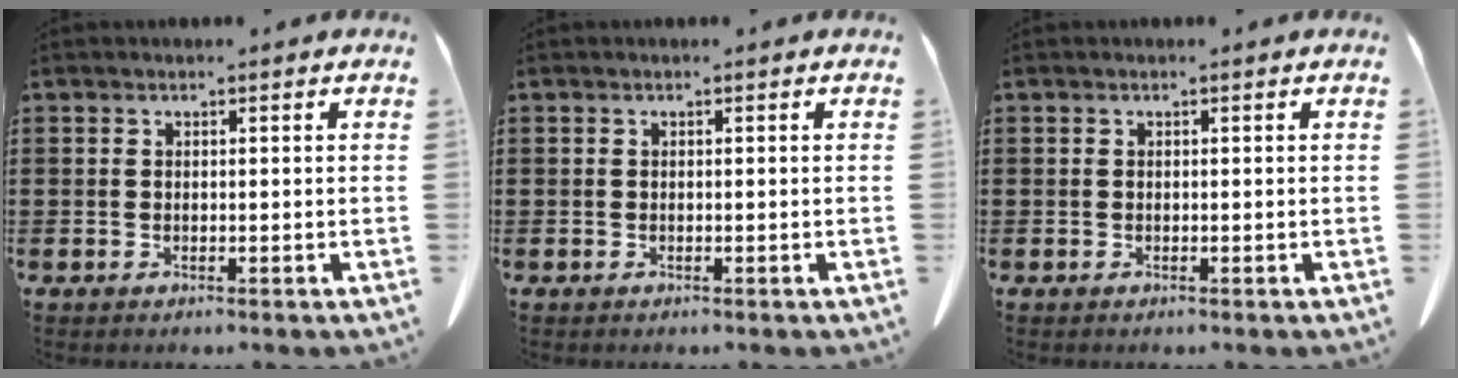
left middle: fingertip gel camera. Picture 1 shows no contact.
{"total": 0.0}
{"total": 0.0}